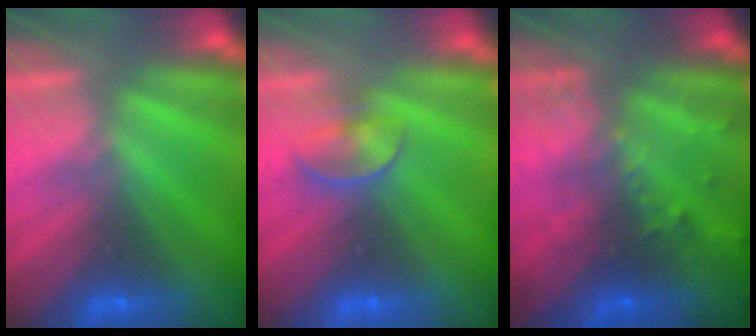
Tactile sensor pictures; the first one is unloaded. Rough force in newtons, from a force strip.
{"total": 2.3}
{"total": 7.4}